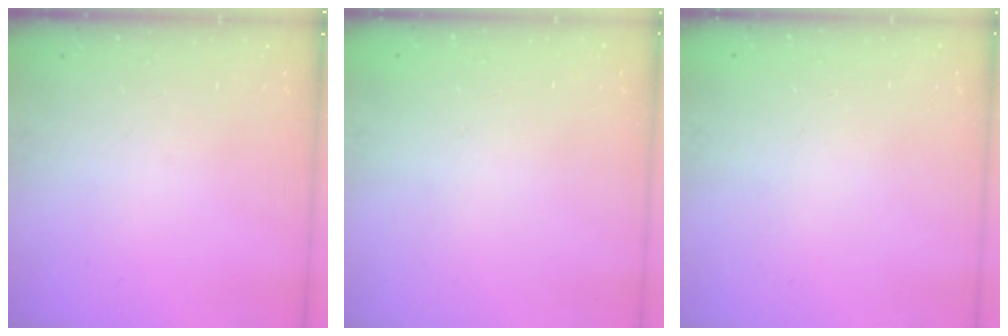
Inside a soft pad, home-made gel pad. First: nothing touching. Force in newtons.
{"total": 0.0}
{"total": 0.0}